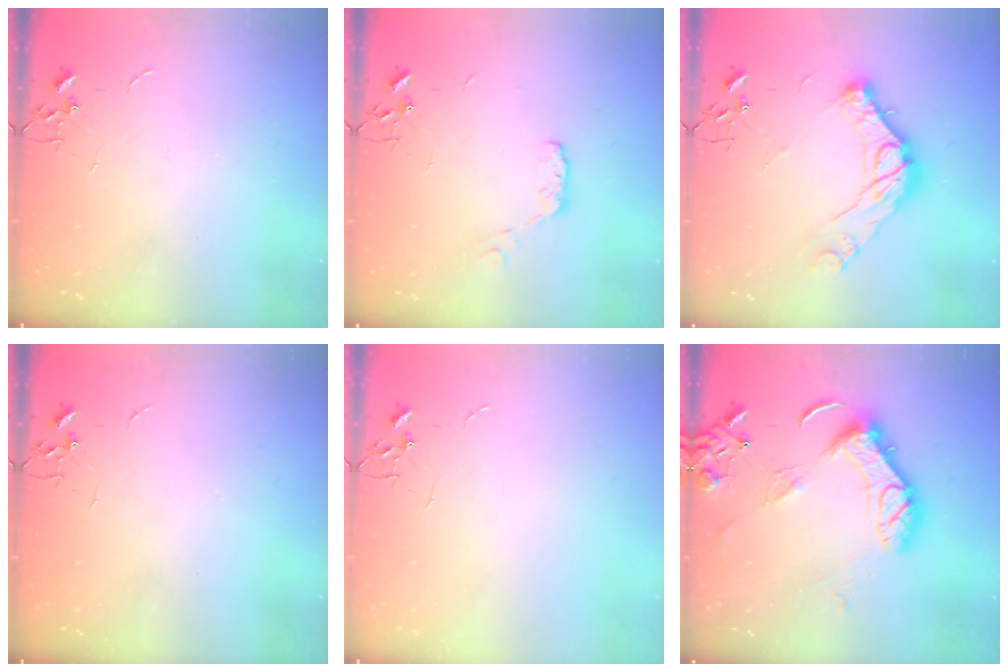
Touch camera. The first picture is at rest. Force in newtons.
{"total": 5.6, "press": 5.5, "slide": 0.8}
{"total": 16.1, "press": 16.1, "slide": 1.1}
{"total": 0.0}
{"total": 0.0}
{"total": 15.2, "press": 15.1, "slide": 2.4}